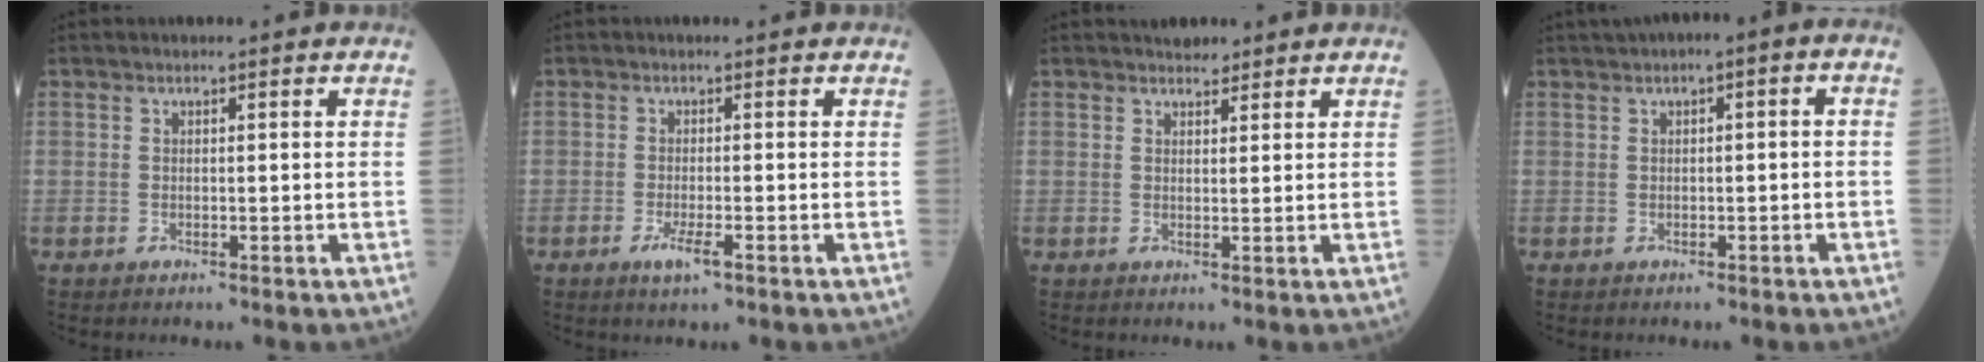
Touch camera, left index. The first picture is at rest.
{"total": 2.6, "force": [-1.4, 0.4, 2.1], "torque": [-0.043, -0.006, -0.025]}
{"total": 2.1, "force": [1.8, 0.9, 0.4], "torque": [-0.009, 0.004, 0.026]}
{"total": 3.3, "force": [0.6, 1.1, 3.1], "torque": [-0.048, 0.023, 0.007]}